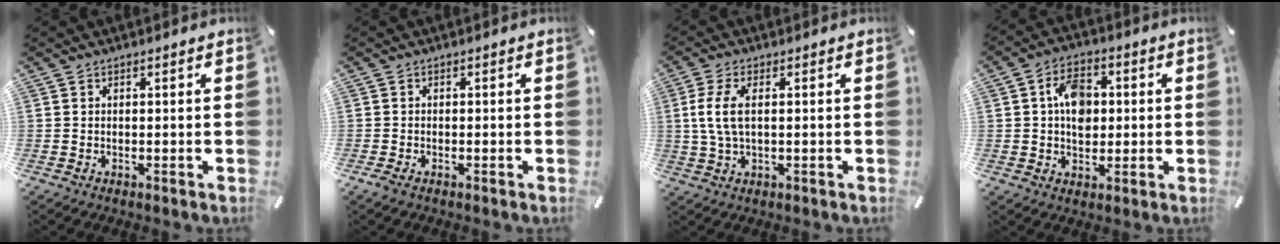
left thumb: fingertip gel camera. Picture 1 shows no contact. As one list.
[{"total": 1.0, "force": [-0.6, 0.3, 0.7], "torque": [-0.013, -0.001, -0.010]}, {"total": 6.8, "force": [0.8, 2.8, 6.2], "torque": [-0.144, -0.003, 0.008]}, {"total": 8.5, "force": [0.8, 6.4, 5.6], "torque": [-0.078, 0.007, 0.015]}]